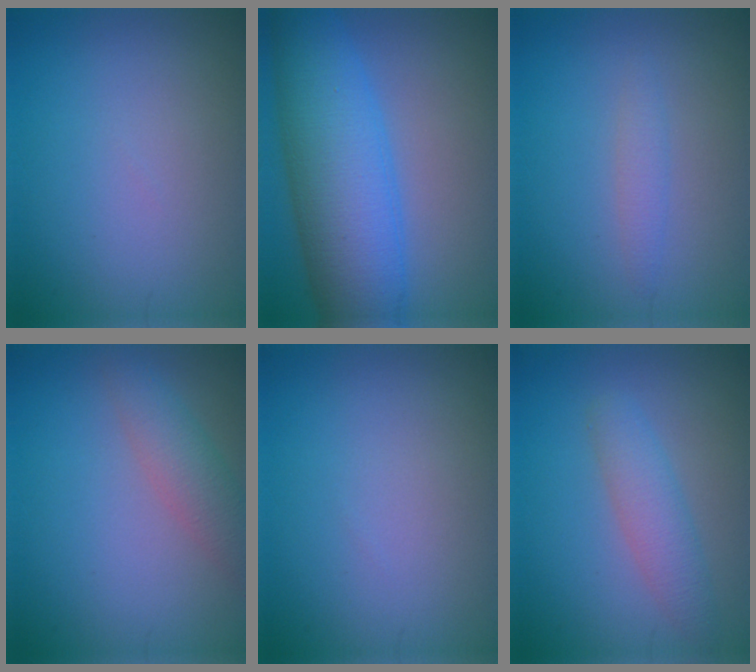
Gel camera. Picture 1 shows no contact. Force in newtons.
{"total": 10.3, "press": 10.3, "slide": 0.2}
{"total": 1.3, "press": 1.3, "slide": 0.2}
{"total": 3.0, "press": 3.0, "slide": 0.1}
{"total": 0.0}
{"total": 2.9, "press": 2.9, "slide": 0.1}